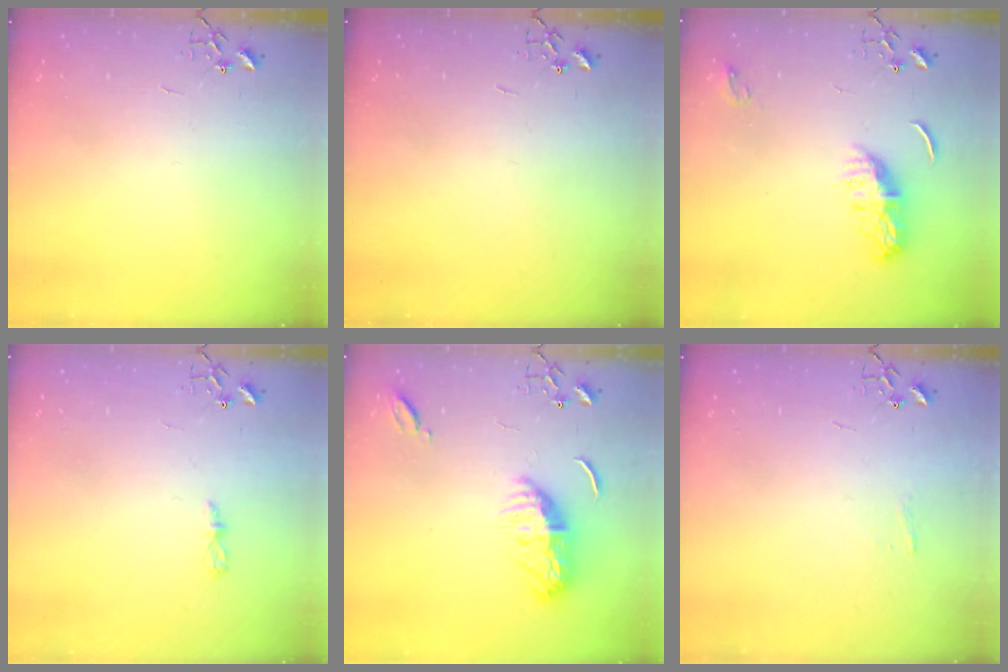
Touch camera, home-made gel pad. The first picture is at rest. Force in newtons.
{"total": 0.0}
{"total": 8.9, "press": 8.9, "slide": 0.1}
{"total": 4.4, "press": 4.4, "slide": 0.6}
{"total": 11.1, "press": 11.0, "slide": 1.0}
{"total": 3.4, "press": 3.4, "slide": 0.4}